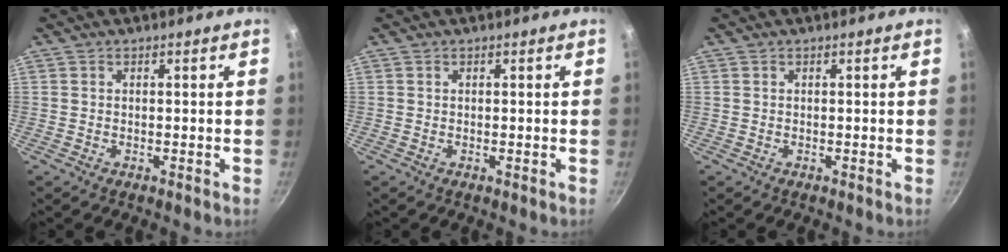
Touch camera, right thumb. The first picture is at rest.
{"total": 0.0}
{"total": 0.0}